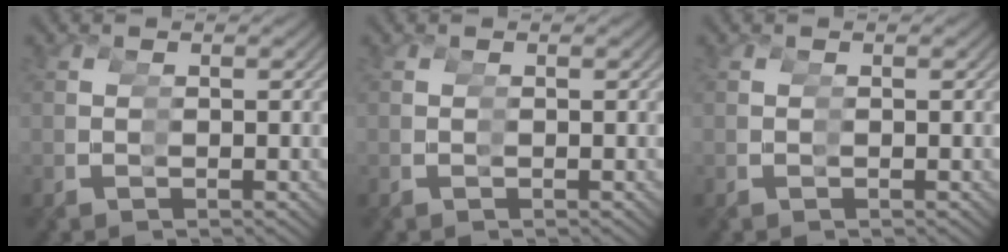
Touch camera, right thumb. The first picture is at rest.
{"total": 0.0}
{"total": 0.0}